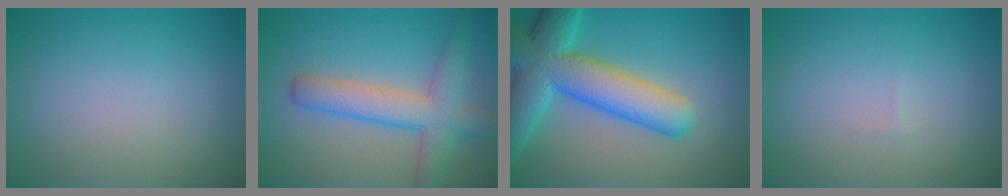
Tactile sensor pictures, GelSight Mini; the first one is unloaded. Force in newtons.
{"total": 5.5, "press": 5.5, "slide": 0.2}
{"total": 10.3, "press": 10.3, "slide": 0.4}
{"total": 0.0}